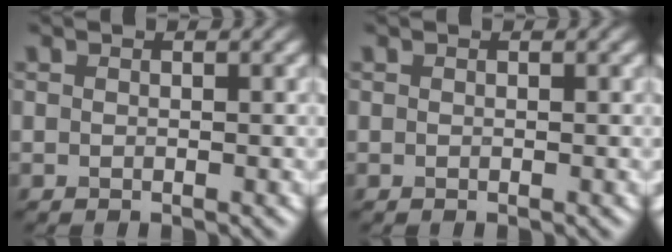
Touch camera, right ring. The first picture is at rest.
{"total": 0.0}